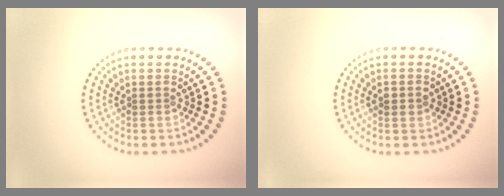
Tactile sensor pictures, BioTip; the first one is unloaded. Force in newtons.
{"total": 1.6, "press": 1.6, "slide": 0.1}